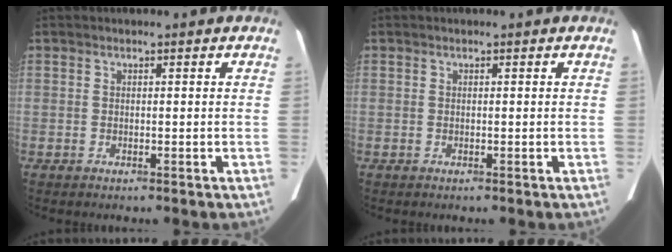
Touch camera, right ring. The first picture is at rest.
{"total": 0.0}